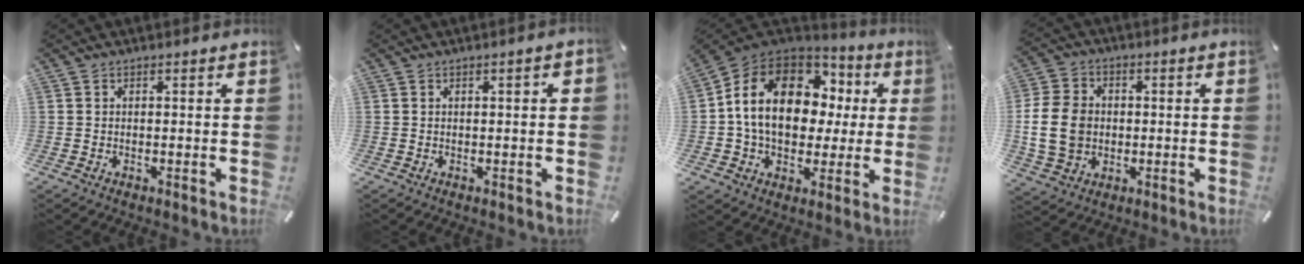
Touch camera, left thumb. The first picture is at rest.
{"total": 1.4, "force": [0.1, 0.3, 1.4], "torque": [-0.023, 0.002, 0.000]}
{"total": 17.7, "force": [3.0, 13.4, 11.3], "torque": [-0.217, 0.003, 0.058]}
{"total": 11.5, "force": [-0.7, 9.6, 6.2], "torque": [-0.140, 0.015, -0.012]}